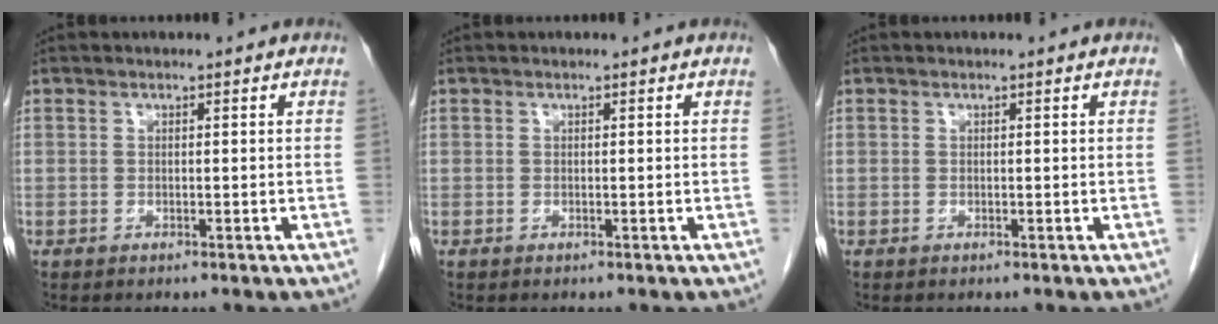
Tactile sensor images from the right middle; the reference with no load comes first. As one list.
[{"total": 0.0}, {"total": 0.0}]